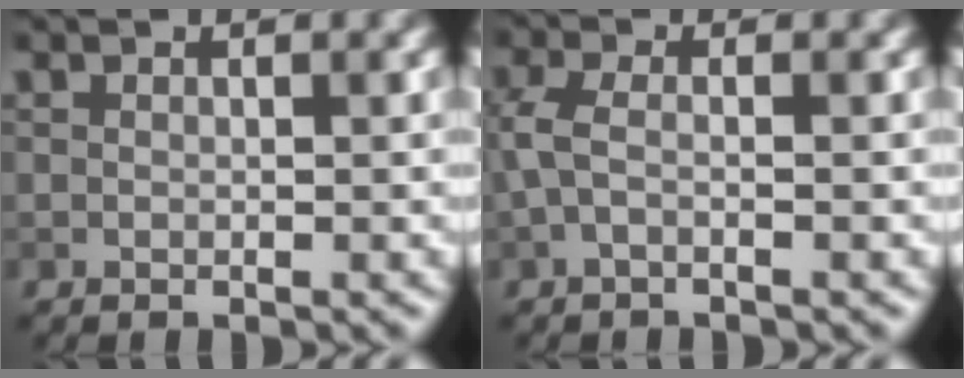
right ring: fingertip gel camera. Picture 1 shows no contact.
{"total": 2.1, "force": [-0.4, 0.8, 1.9], "torque": [-0.048, 0.004, -0.015]}